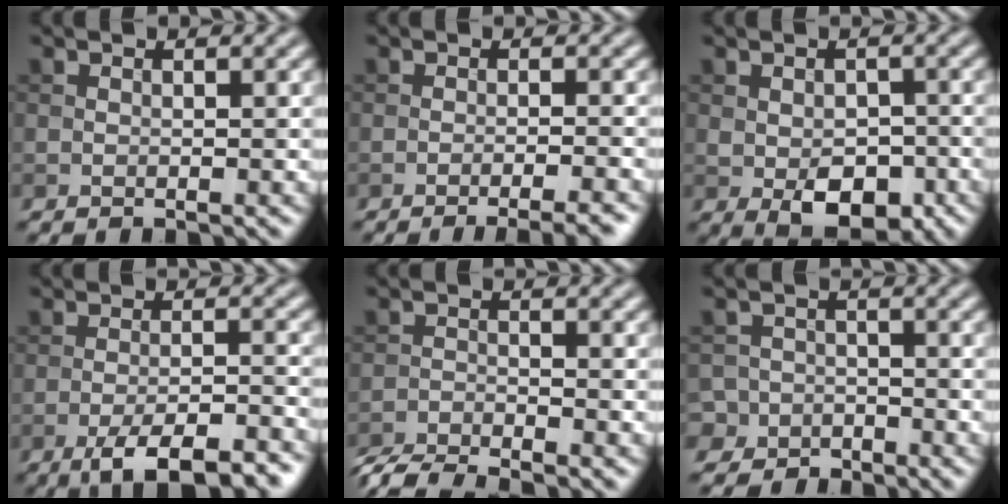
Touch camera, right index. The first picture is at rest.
{"total": 5.2, "force": [-3.9, 1.3, 3.3], "torque": [-0.028, 0.005, -0.049]}
{"total": 5.4, "force": [-1.8, 3.2, 4.0], "torque": [-0.059, -0.011, -0.025]}
{"total": 7.3, "force": [-4.9, 1.9, 5.2], "torque": [-0.079, -0.003, -0.073]}
{"total": 5.1, "force": [-4.8, 0.6, 1.7], "torque": [-0.037, -0.016, -0.092]}
{"total": 4.7, "force": [-3.1, 3.5, 0.1], "torque": [0.027, -0.004, -0.064]}